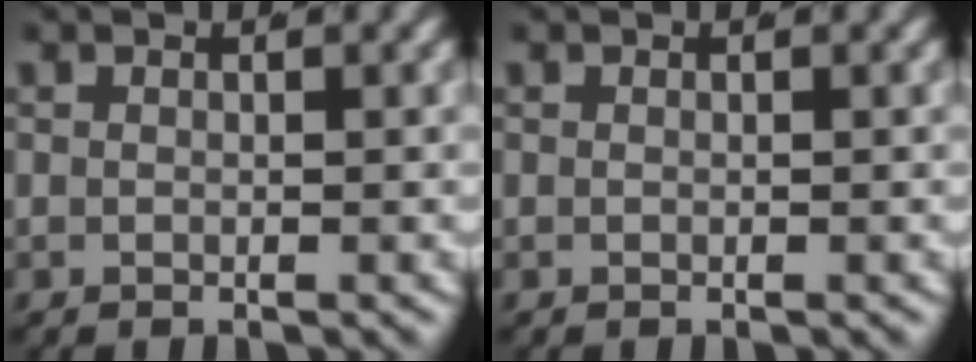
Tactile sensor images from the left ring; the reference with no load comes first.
{"total": 0.0}